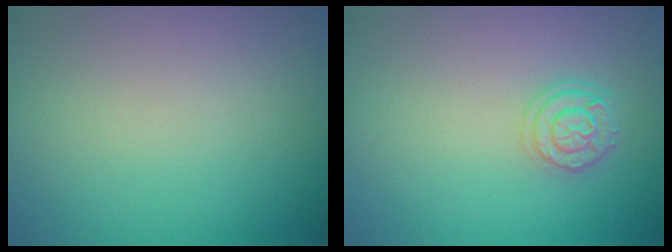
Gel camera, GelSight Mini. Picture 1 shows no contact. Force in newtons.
{"total": 2.5, "press": 2.1, "slide": 1.3}